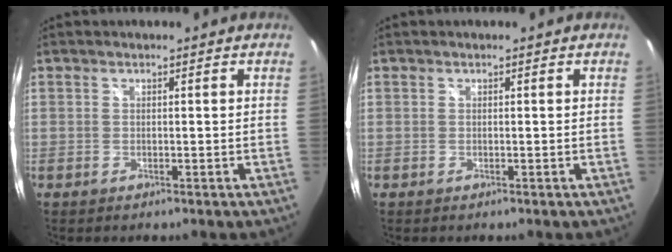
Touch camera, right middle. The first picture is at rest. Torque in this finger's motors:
{"motor_torque": [0.00, 0.00, 0.00, 0.00]}